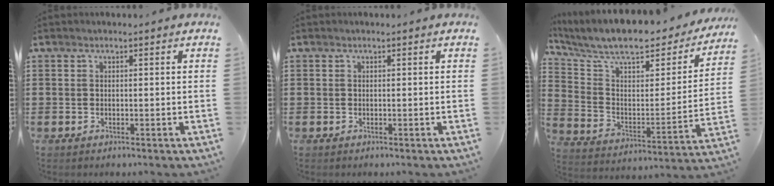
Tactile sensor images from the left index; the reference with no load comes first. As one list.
[{"total": 0.0}, {"total": 9.3, "force": [7.7, 2.3, 4.6], "torque": [-0.116, -0.055, 0.129]}]